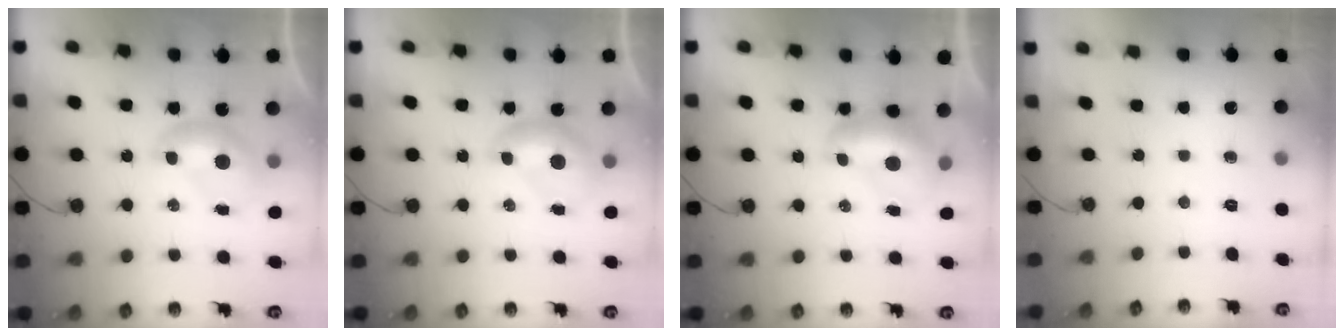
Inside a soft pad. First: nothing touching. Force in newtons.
{"total": 0.0}
{"total": 1.7, "press": 1.5, "slide": 0.8}
{"total": 0.0}